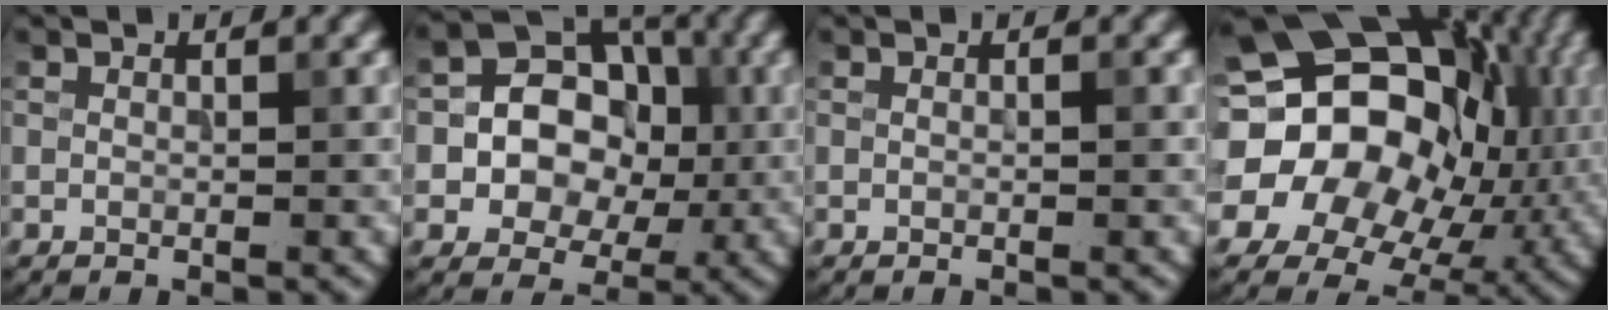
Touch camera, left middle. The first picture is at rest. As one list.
[{"total": 7.6, "force": [-0.2, 6.3, 4.2], "torque": [-0.042, 0.010, -0.016]}, {"total": 0.7, "force": [0.0, 0.1, 0.7], "torque": [-0.013, -0.004, -0.004]}, {"total": 21.4, "force": [2.5, 17.9, 11.5], "torque": [-0.211, 0.025, 0.023]}]